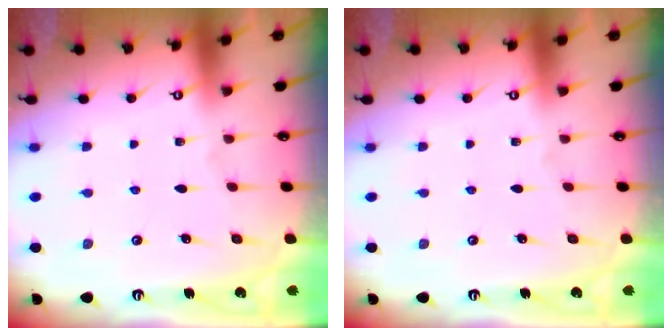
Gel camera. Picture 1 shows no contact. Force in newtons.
{"total": 0.0}